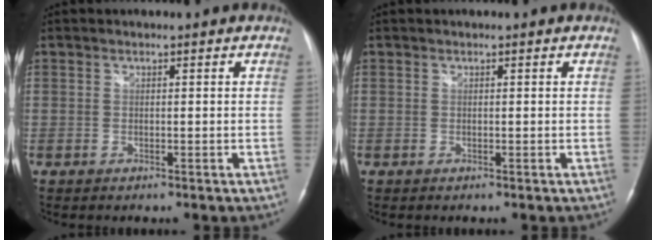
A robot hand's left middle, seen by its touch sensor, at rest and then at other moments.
{"total": 0.0}